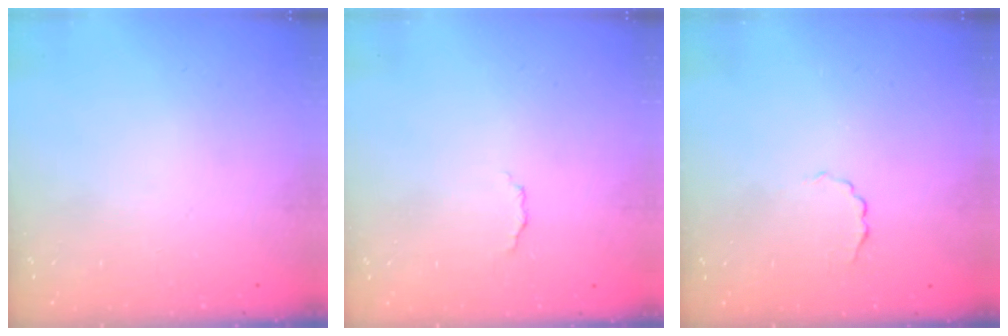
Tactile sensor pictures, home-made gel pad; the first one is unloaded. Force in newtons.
{"total": 2.9, "press": 2.8, "slide": 0.7}
{"total": 2.2, "press": 2.1, "slide": 0.6}